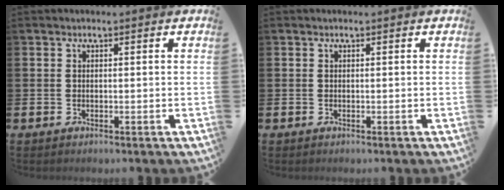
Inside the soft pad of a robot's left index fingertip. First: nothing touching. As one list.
[{"total": 0.0}]